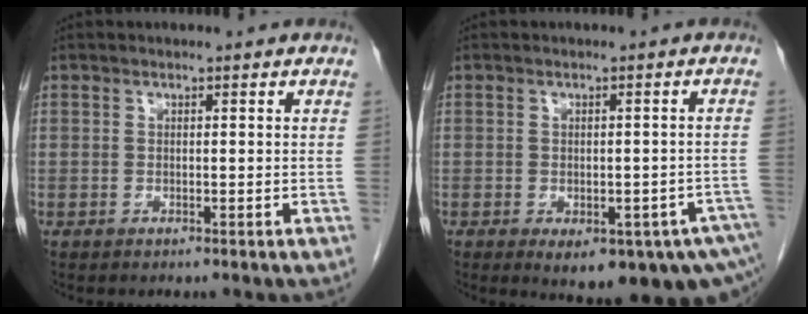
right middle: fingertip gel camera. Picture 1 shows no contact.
{"total": 13.4, "force": [-8.1, 4.9, 9.5], "torque": [-0.089, 0.003, -0.092]}